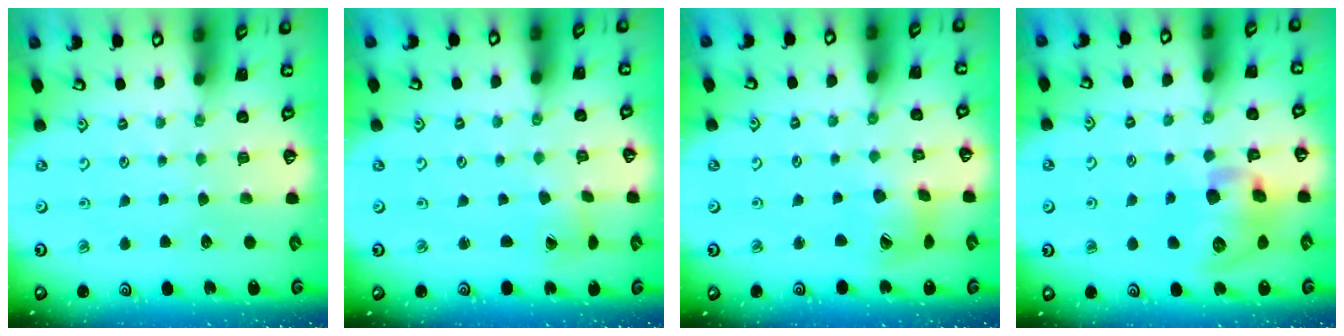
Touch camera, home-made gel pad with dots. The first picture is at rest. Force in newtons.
{"total": 1.7, "press": 1.7, "slide": 0.2}
{"total": 9.1, "press": 9.1, "slide": 1.1}
{"total": 12.9, "press": 12.7, "slide": 2.0}